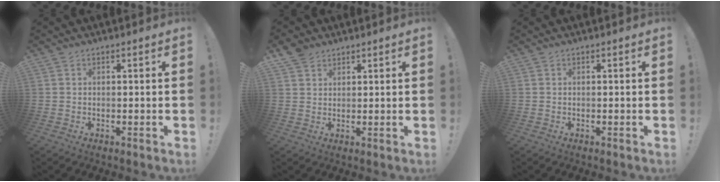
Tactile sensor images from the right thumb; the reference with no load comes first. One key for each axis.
{"total": 4.1, "fx": 3.2, "fy": 2.4, "fz": 1.1, "tx": -0.017, "ty": -0.016, "tz": 0.059}
{"total": 0.0}